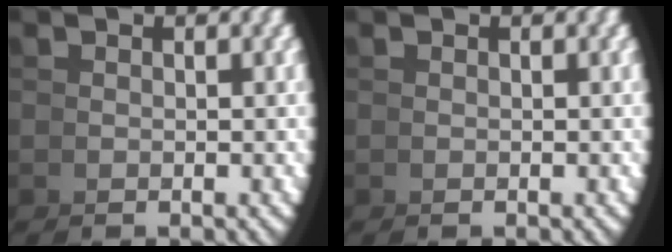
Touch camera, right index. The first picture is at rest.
{"total": 0.0}